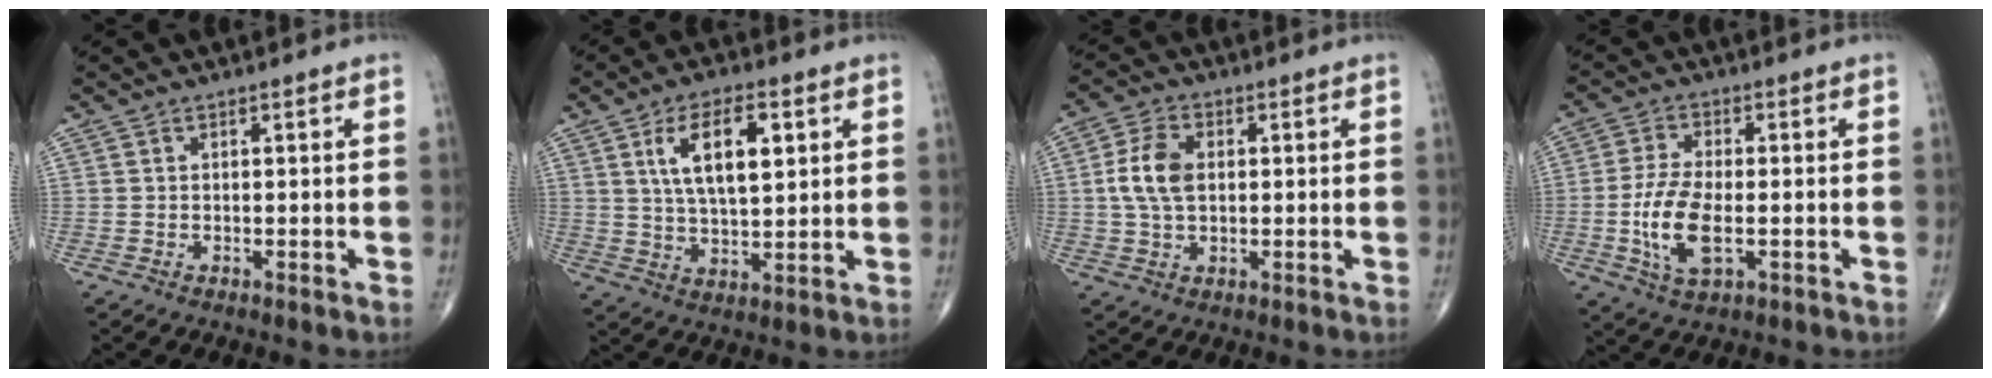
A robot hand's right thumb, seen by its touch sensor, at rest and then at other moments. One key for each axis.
{"total": 11.3, "fx": 3.6, "fy": 4.9, "fz": 9.5, "tx": -0.156, "ty": -0.010, "tz": 0.067}
{"total": 7.5, "fx": 0.8, "fy": 4.6, "fz": 5.9, "tx": -0.118, "ty": 0.008, "tz": 0.012}
{"total": 9.9, "fx": -1.9, "fy": 4.4, "fz": 8.6, "tx": -0.181, "ty": 0.001, "tz": -0.036}